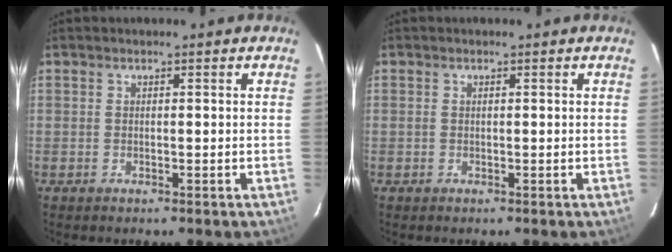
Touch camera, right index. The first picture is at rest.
{"total": 0.0}